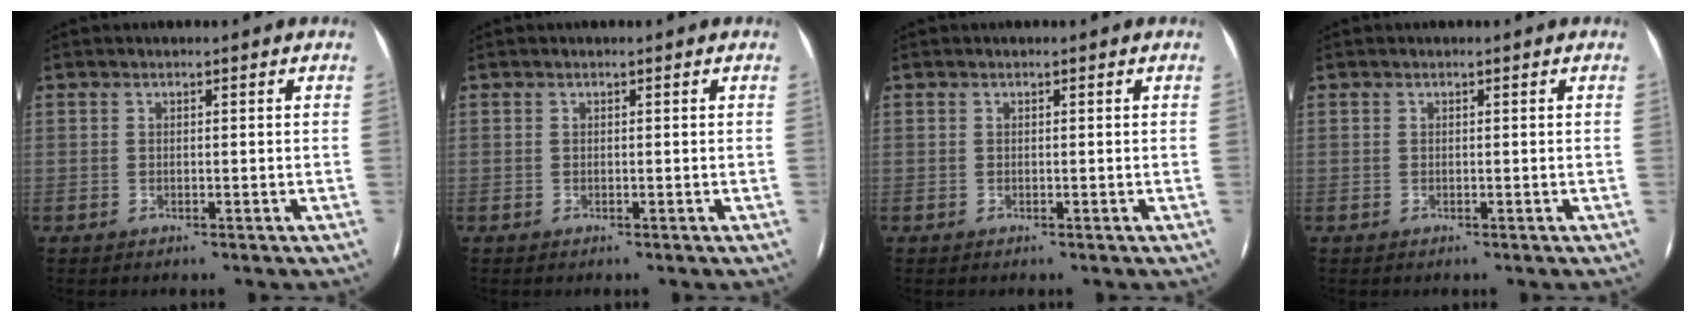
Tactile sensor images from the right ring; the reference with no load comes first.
{"total": 0.0}
{"total": 0.0}
{"total": 0.0}